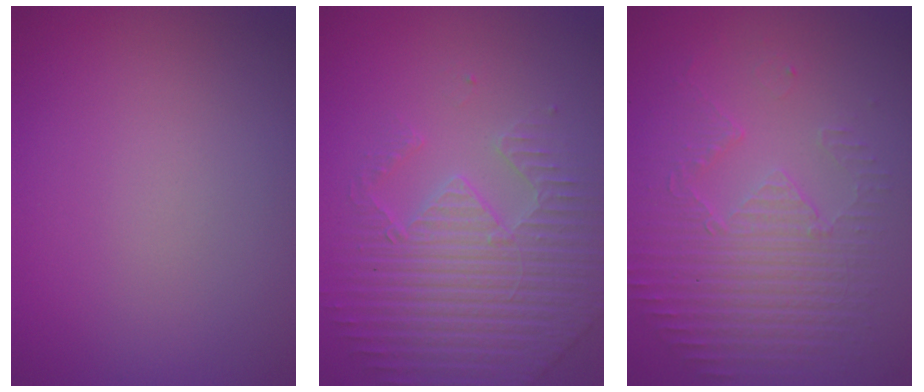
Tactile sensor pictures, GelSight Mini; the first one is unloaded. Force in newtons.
{"total": 4.7, "press": 4.6, "slide": 1.0}
{"total": 5.6, "press": 3.5, "slide": 4.4}